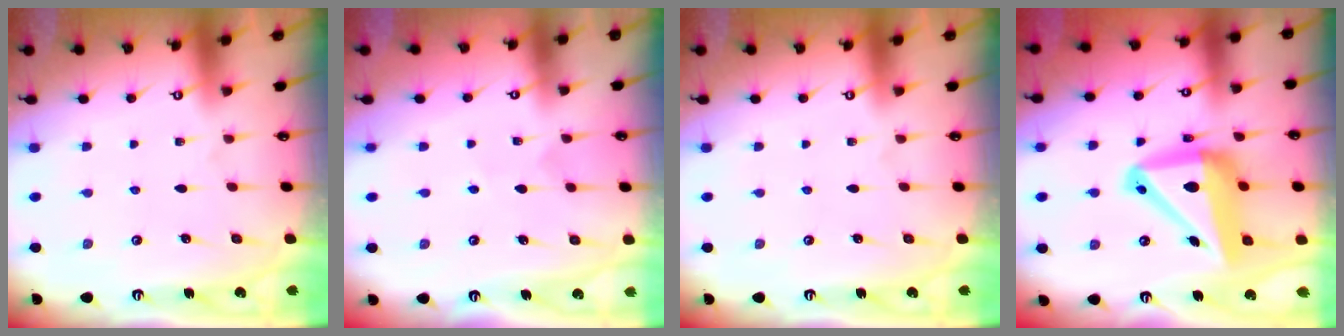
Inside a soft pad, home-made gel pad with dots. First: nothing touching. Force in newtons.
{"total": 2.8, "press": 2.6, "slide": 1.0}
{"total": 0.0}
{"total": 16.4, "press": 16.2, "slide": 2.9}